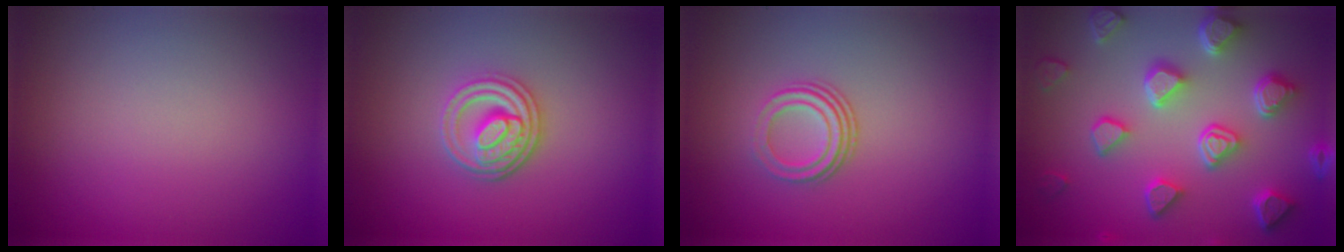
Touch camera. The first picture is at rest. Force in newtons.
{"total": 3.6, "press": 3.1, "slide": 1.9}
{"total": 3.2, "press": 2.1, "slide": 2.5}
{"total": 7.0, "press": 5.5, "slide": 4.4}